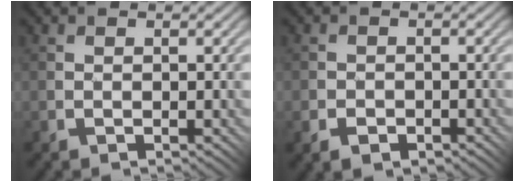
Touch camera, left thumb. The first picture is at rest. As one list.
[{"total": 1.6, "force": [-1.2, 1.0, 0.5], "torque": [-0.008, 0.000, -0.026]}]